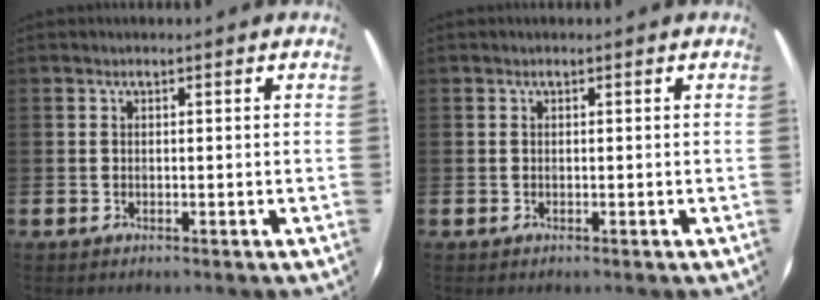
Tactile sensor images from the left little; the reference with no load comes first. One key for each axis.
{"total": 0.0}